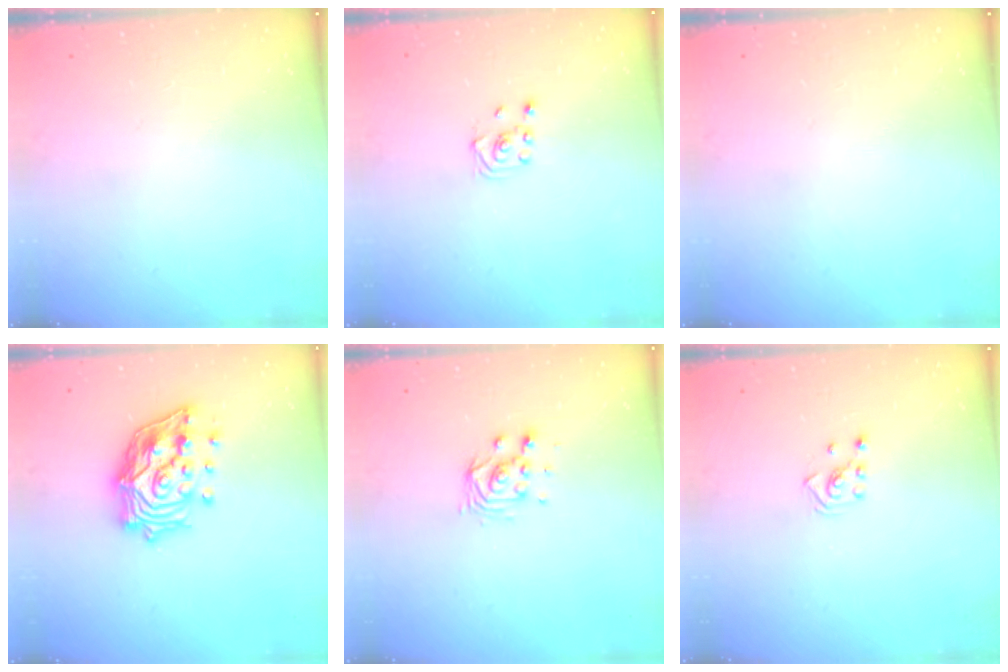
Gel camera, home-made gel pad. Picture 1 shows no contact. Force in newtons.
{"total": 1.9, "press": 1.8, "slide": 0.6}
{"total": 0.0}
{"total": 18.1, "press": 17.9, "slide": 2.7}
{"total": 5.0, "press": 5.0, "slide": 0.1}
{"total": 2.1, "press": 1.9, "slide": 0.8}